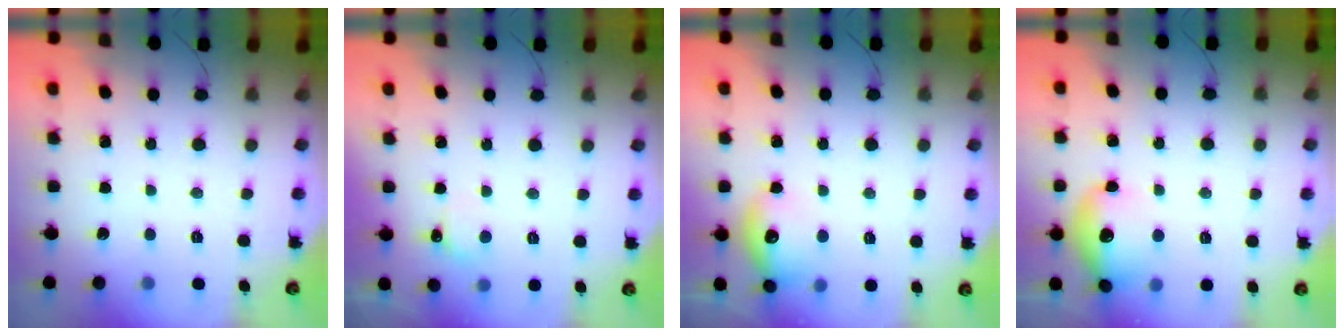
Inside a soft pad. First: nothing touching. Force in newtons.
{"total": 4.7, "press": 4.5, "slide": 1.2}
{"total": 13.3, "press": 13.3, "slide": 0.9}
{"total": 13.2, "press": 13.1, "slide": 1.5}